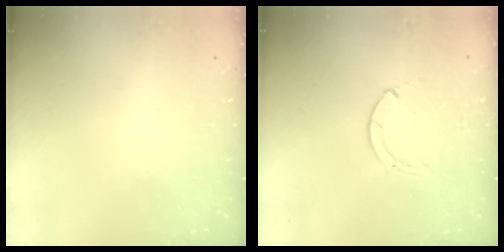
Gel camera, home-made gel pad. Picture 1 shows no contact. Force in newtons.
{"total": 0.0}